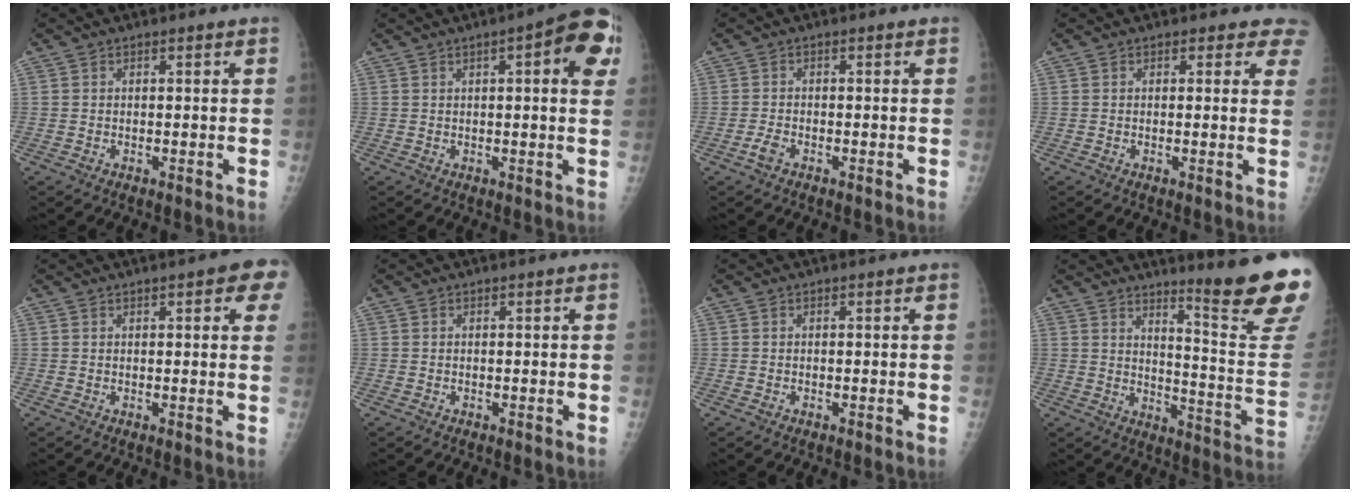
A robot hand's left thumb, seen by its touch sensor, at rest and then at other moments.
{"total": 10.1, "force": [3.1, 2.6, 9.2], "torque": [-0.097, 0.007, 0.029]}
{"total": 1.7, "force": [-1.2, 0.8, 0.9], "torque": [-0.024, 0.001, -0.025]}
{"total": 3.7, "force": [3.1, 1.9, 0.8], "torque": [0.030, -0.013, 0.015]}
{"total": 6.0, "force": [2.6, 1.6, 5.1], "torque": [-0.041, -0.001, 0.024]}
{"total": 0.0}
{"total": 0.0}
{"total": 17.5, "force": [13.9, -0.3, 10.6], "torque": [-0.117, -0.156, 0.185]}